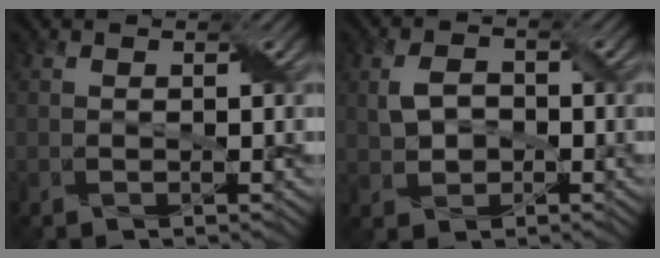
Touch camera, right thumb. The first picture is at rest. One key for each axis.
{"total": 3.1, "fx": 0.0, "fy": 2.5, "fz": 1.9, "tx": -0.045, "ty": 0.003, "tz": -0.001}